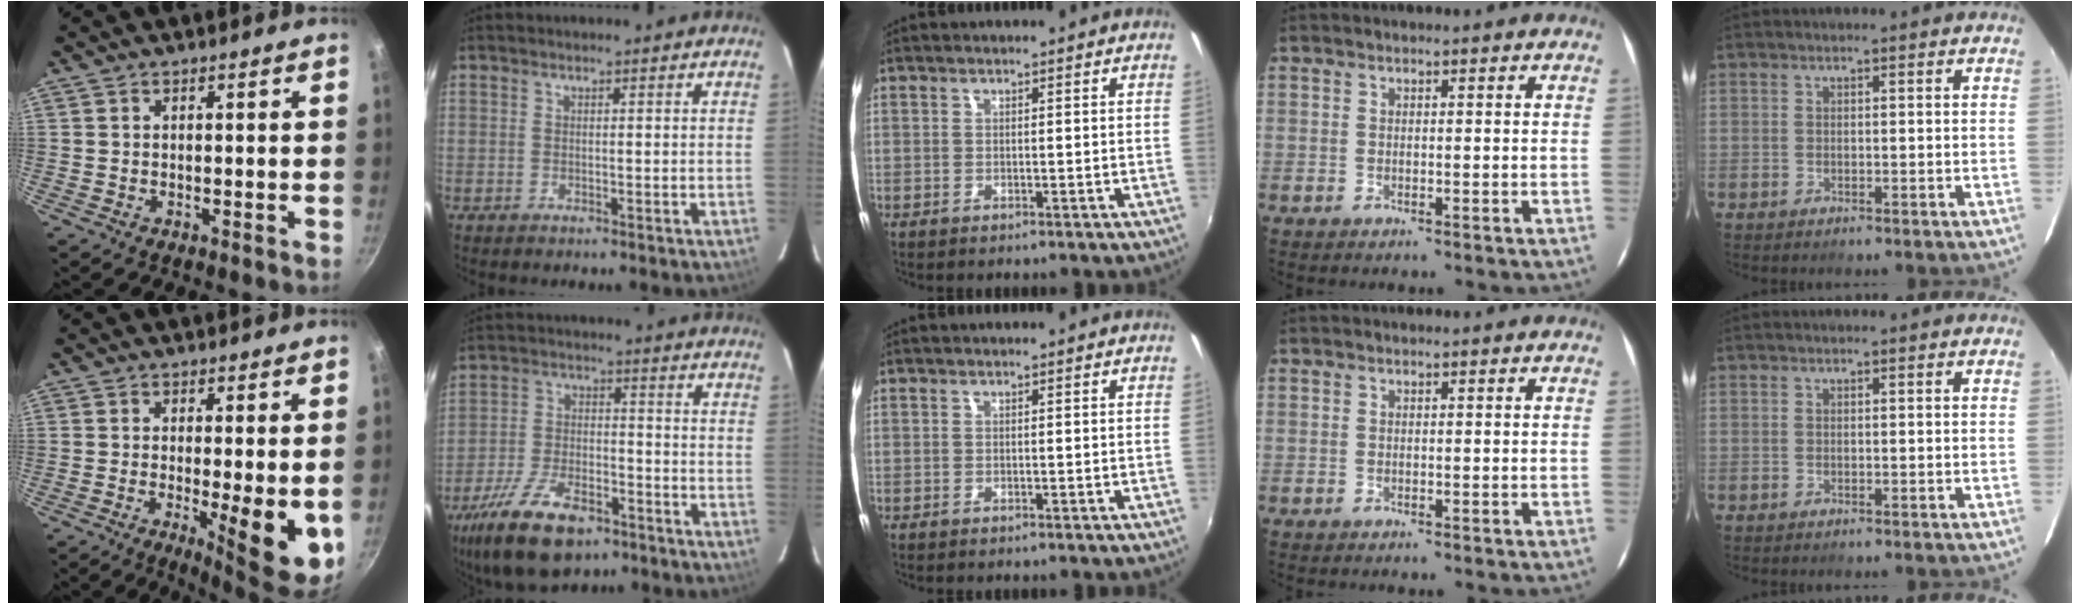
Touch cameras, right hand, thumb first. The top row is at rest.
{"thumb": {"total": 9.2, "force": [-1.5, 1.9, 8.9], "torque": [-0.117, -0.012, -0.011]}, "index": {"total": 15.8, "force": [-10.3, 7.2, 9.6], "torque": [-0.213, -0.022, -0.181]}}